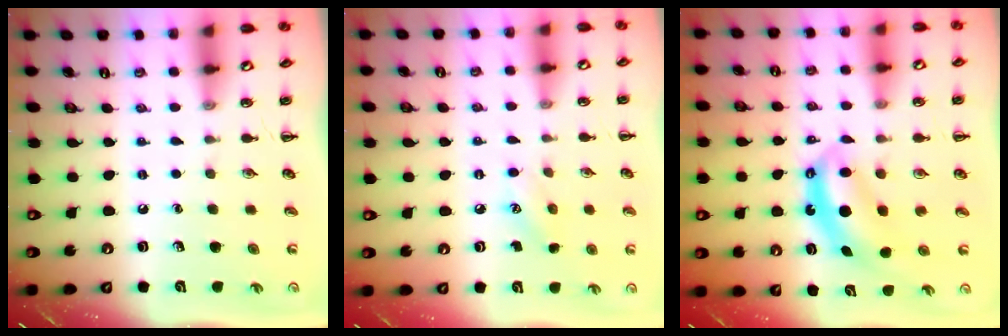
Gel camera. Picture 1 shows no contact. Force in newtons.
{"total": 6.1, "press": 5.9, "slide": 1.7}
{"total": 6.2, "press": 6.2, "slide": 0.7}